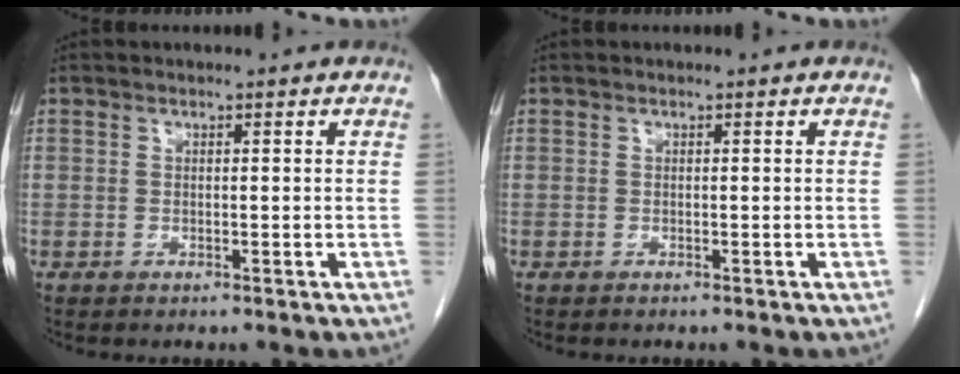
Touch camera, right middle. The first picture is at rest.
{"total": 0.0}